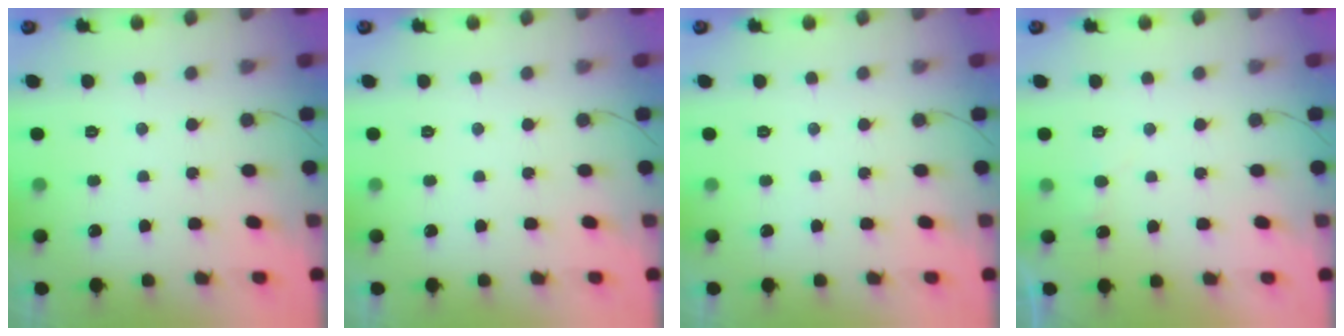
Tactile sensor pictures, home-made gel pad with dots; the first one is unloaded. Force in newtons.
{"total": 0.0}
{"total": 0.0}
{"total": 5.1, "press": 5.1, "slide": 0.4}